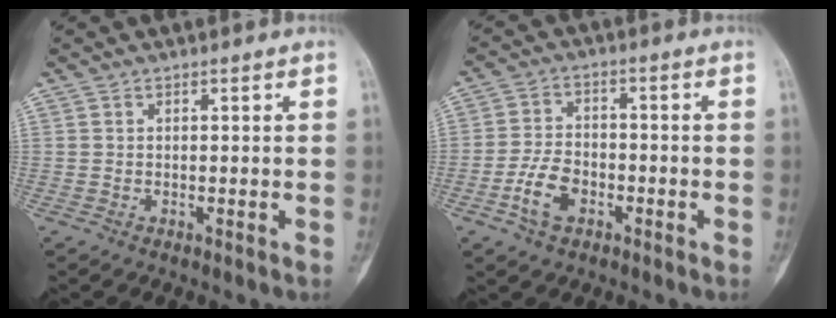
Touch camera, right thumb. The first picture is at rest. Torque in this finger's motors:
{"motor_torque": [0.01, 0.21, 0.04, -0.08, 0.01]}